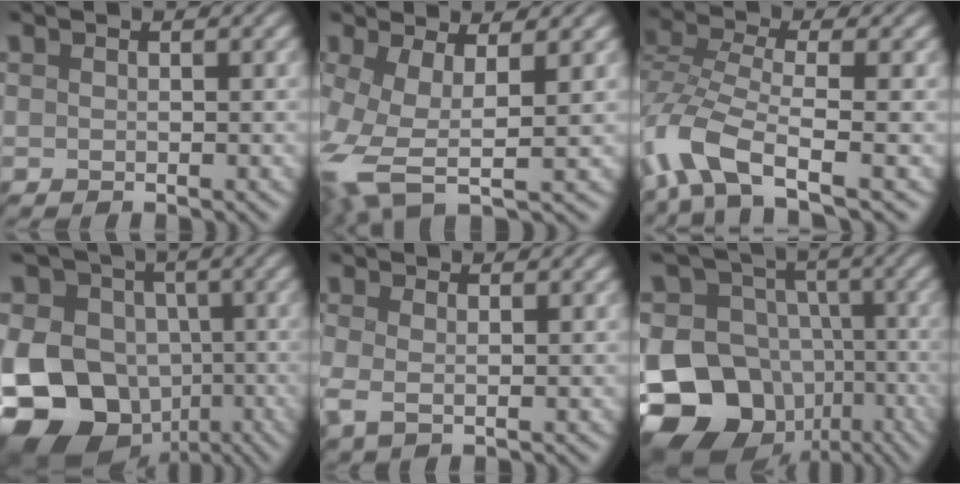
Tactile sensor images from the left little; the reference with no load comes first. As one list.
[{"total": 7.1, "force": [-1.8, 2.9, 6.3], "torque": [-0.150, -0.011, -0.027]}, {"total": 6.8, "force": [-3.9, 2.0, 5.2], "torque": [-0.123, 0.001, -0.086]}, {"total": 14.8, "force": [-5.0, 12.1, 7.0], "torque": [-0.129, -0.007, -0.115]}, {"total": 1.1, "force": [-0.1, 0.2, 1.0], "torque": [-0.027, -0.003, 0.002]}, {"total": 17.2, "force": [-6.5, 14.2, 7.1], "torque": [-0.149, -0.018, -0.120]}]